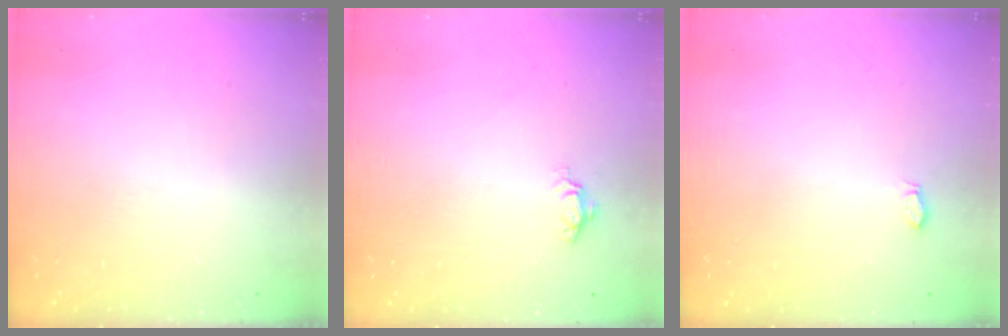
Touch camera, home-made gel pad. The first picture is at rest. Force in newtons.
{"total": 4.1, "press": 4.1, "slide": 0.4}
{"total": 2.9, "press": 2.7, "slide": 1.1}